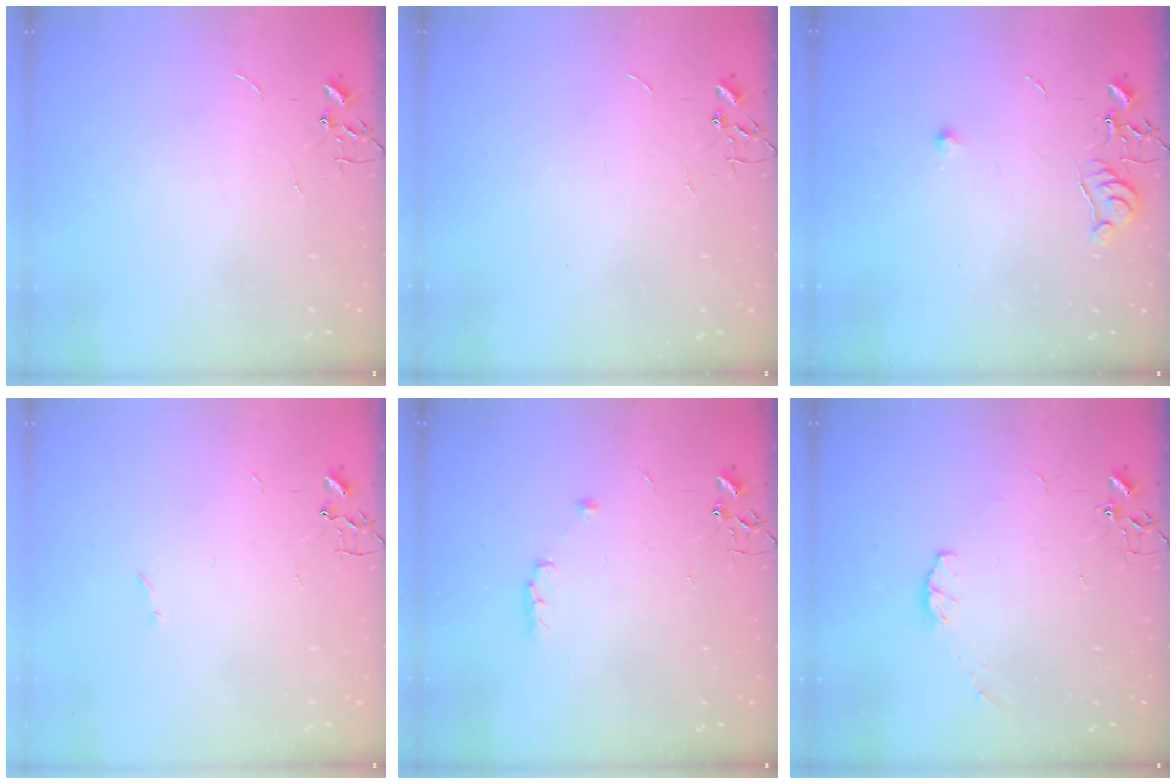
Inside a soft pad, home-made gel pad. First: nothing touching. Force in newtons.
{"total": 0.0}
{"total": 7.1, "press": 7.1, "slide": 0.7}
{"total": 0.8, "press": 0.8, "slide": 0.2}
{"total": 5.3, "press": 5.2, "slide": 0.8}
{"total": 4.5, "press": 4.5, "slide": 0.5}